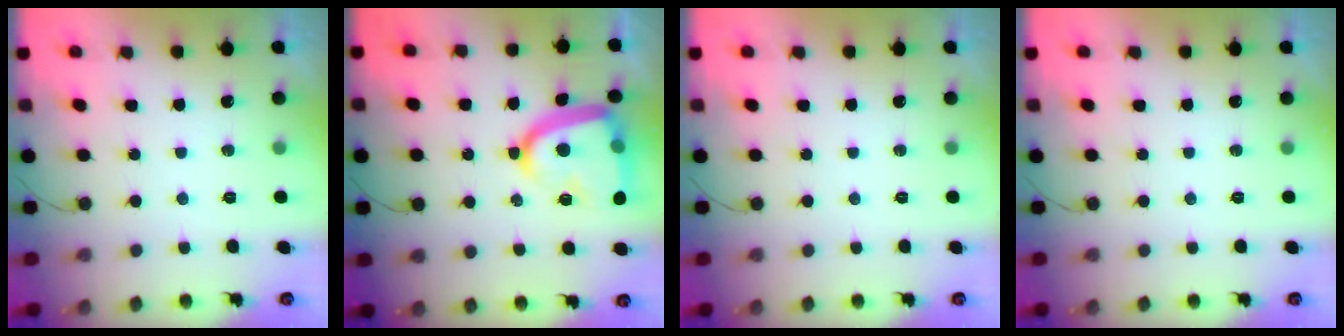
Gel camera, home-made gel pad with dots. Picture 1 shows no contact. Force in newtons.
{"total": 17.1, "press": 17.0, "slide": 1.2}
{"total": 0.0}
{"total": 0.0}